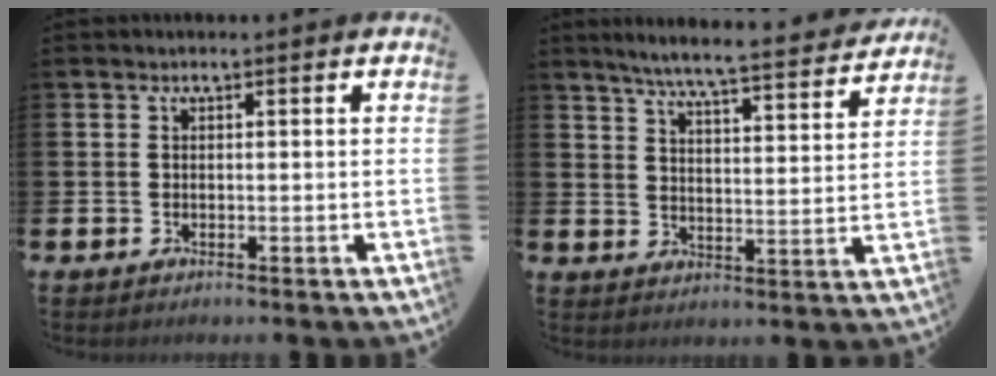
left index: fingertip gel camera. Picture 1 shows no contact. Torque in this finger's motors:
{"motor_torque": [0.75, -1.07, 0.55, 0.16]}